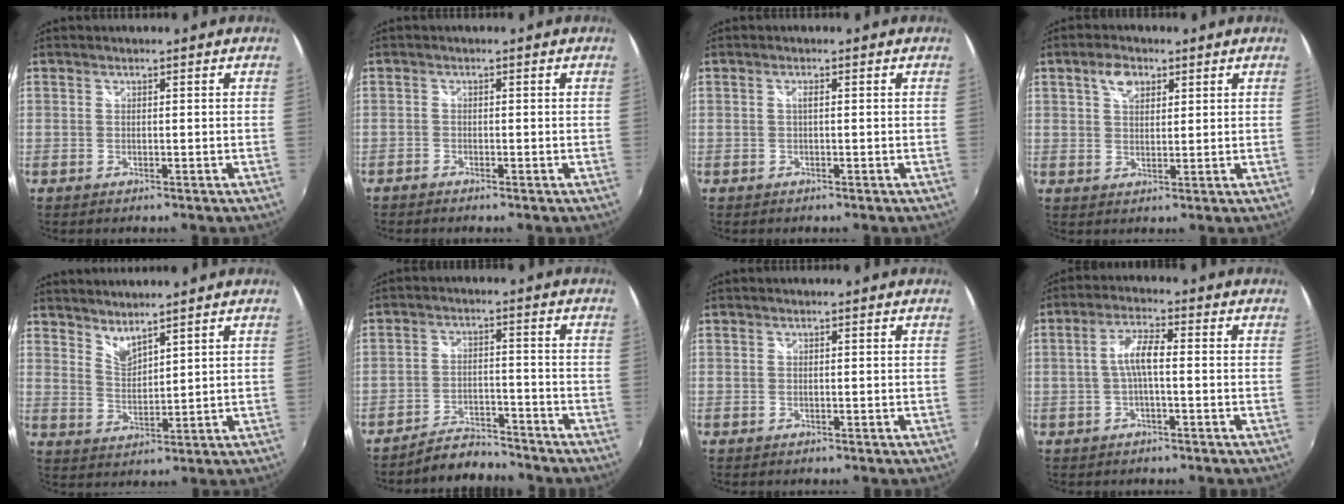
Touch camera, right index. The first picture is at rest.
{"total": 1.0, "force": [-1.0, 0.4, 0.2], "torque": [-0.009, -0.003, -0.022]}
{"total": 0.5, "force": [0.2, 0.0, 0.5], "torque": [-0.007, 0.007, 0.003]}
{"total": 4.4, "force": [2.3, 2.6, 2.7], "torque": [-0.045, 0.010, 0.041]}
{"total": 4.7, "force": [4.3, 0.7, 1.6], "torque": [-0.024, -0.005, 0.078]}
{"total": 6.8, "force": [-6.5, 1.5, 1.1], "torque": [-0.042, 0.009, -0.106]}
{"total": 0.0}
{"total": 4.7, "force": [-0.7, 1.0, 4.5], "torque": [-0.091, 0.011, -0.013]}